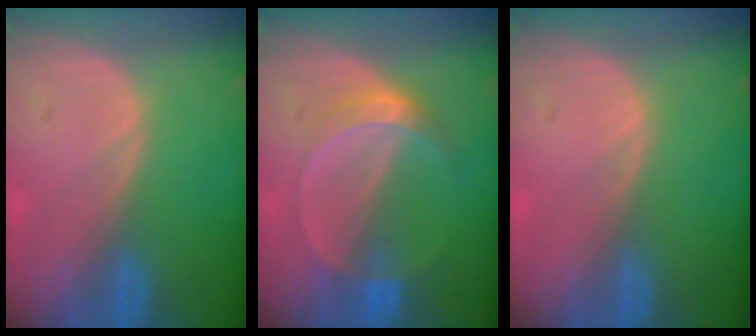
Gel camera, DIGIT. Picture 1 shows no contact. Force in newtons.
{"total": 5.0, "press": 4.5, "slide": 2.1}
{"total": 0.0}